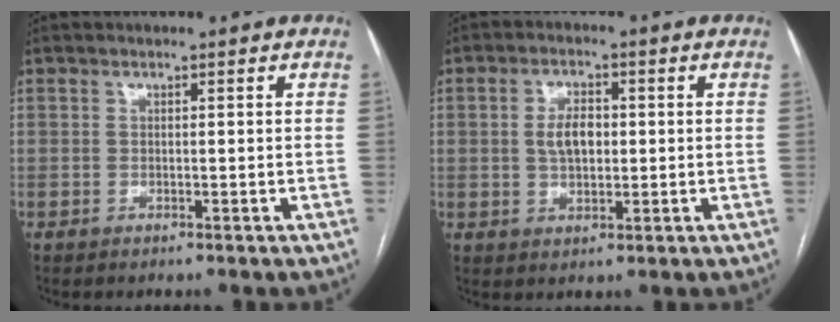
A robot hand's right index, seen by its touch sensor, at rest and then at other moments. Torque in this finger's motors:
{"motor_torque": [0.07, 0.08, 0.07, 0.03]}